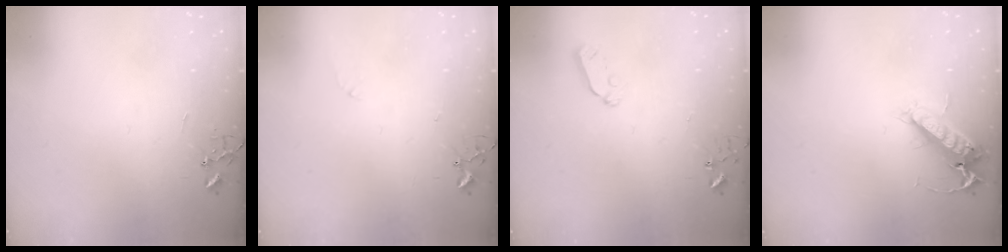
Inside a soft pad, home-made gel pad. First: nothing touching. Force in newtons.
{"total": 5.5, "press": 5.5, "slide": 0.8}
{"total": 3.7, "press": 3.7, "slide": 0.5}
{"total": 13.1, "press": 13.0, "slide": 2.0}